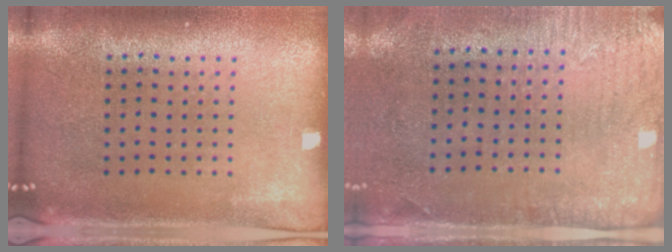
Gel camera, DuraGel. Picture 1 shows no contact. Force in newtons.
{"total": 2.9, "press": 2.3, "slide": 1.7}